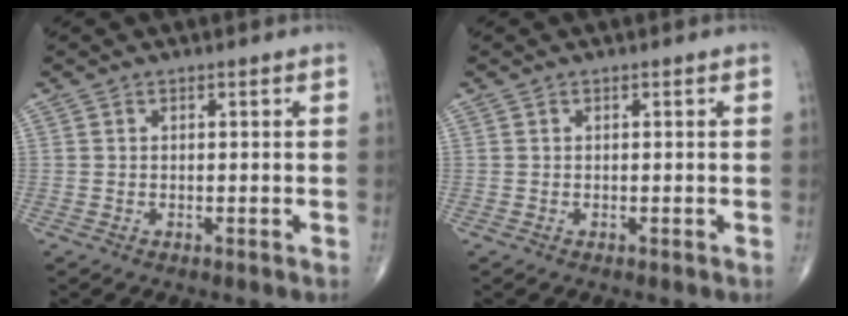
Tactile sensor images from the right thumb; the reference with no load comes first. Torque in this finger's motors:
{"motor_torque": [0.08, 0.08, 0.00, 0.00, 0.02]}